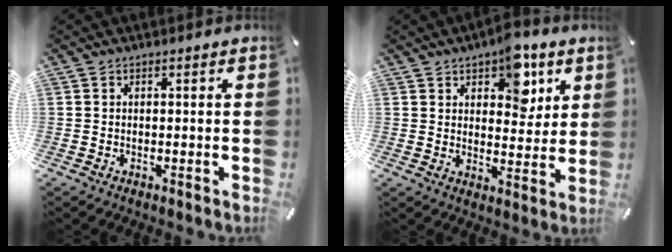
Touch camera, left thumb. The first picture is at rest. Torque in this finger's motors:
{"motor_torque": [1.71, 1.56, 0.83, -0.89, 0.08]}